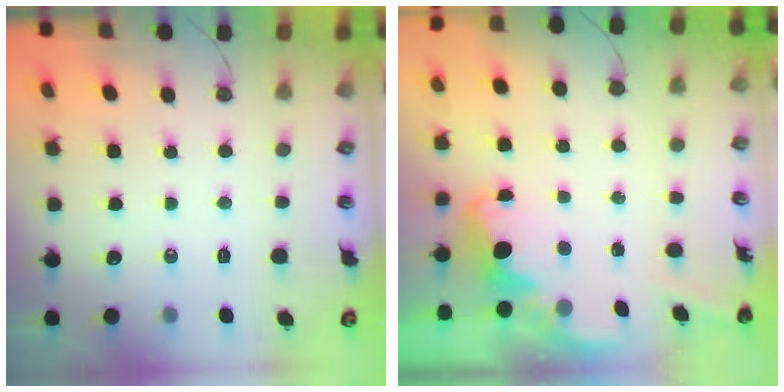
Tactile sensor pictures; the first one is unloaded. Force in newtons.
{"total": 2.7, "press": 2.6, "slide": 0.8}